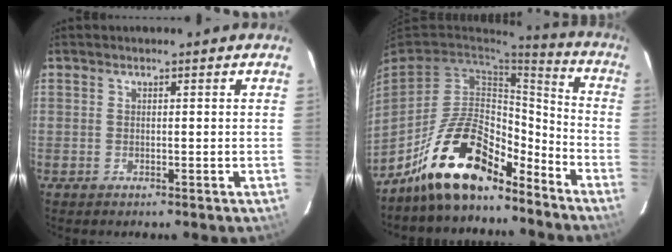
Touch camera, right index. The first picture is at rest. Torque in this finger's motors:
{"motor_torque": [1.13, -1.01, 1.06, 0.21]}